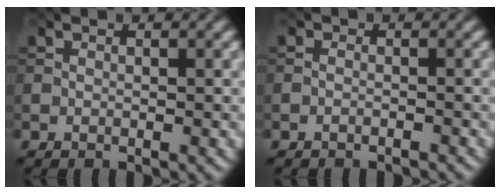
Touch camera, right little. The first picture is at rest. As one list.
[{"total": 1.3, "force": [-1.2, 0.3, 0.2], "torque": [-0.001, -0.001, -0.024]}]